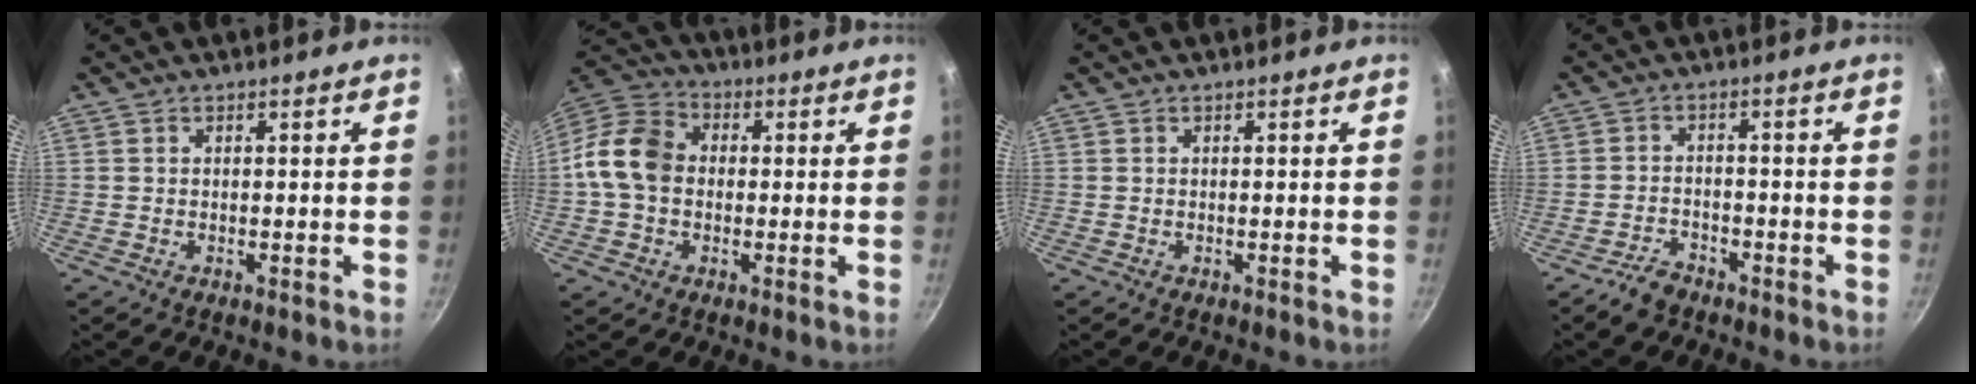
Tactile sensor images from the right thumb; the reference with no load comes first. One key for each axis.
{"total": 11.2, "fx": -0.3, "fy": 8.7, "fz": 7.1, "tx": -0.107, "ty": 0.027, "tz": -0.026}
{"total": 0.0}
{"total": 3.9, "fx": -3.1, "fy": 1.9, "fz": 1.4, "tx": -0.020, "ty": 0.031, "tz": -0.053}